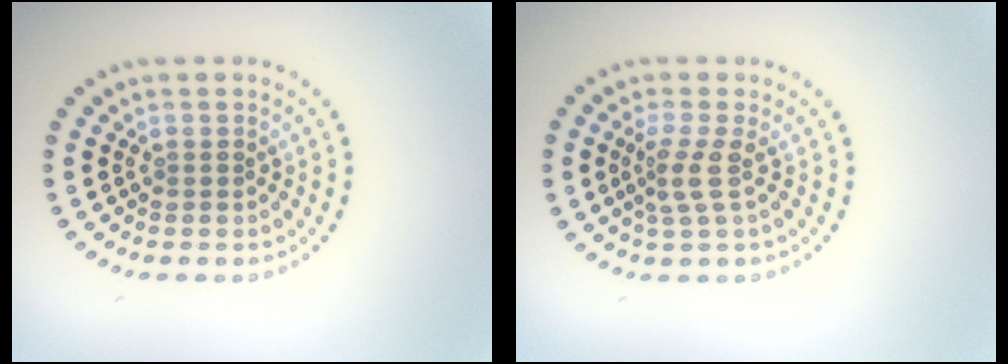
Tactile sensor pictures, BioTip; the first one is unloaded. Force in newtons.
{"total": 2.3, "press": 1.6, "slide": 1.7}